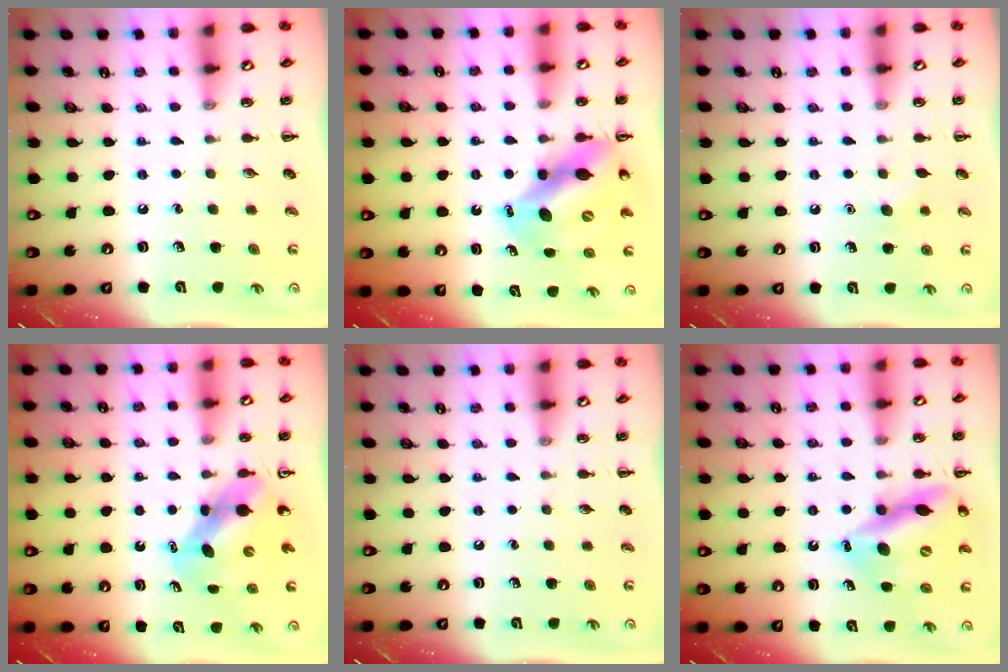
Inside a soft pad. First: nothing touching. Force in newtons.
{"total": 9.9, "press": 9.7, "slide": 2.0}
{"total": 3.5, "press": 3.4, "slide": 0.8}
{"total": 5.3, "press": 5.3, "slide": 0.9}
{"total": 0.0}
{"total": 14.1, "press": 13.5, "slide": 3.9}